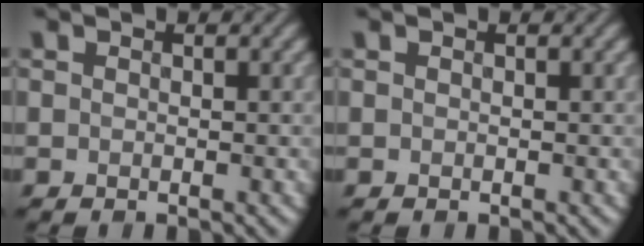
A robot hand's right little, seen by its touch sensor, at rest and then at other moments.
{"total": 0.0}